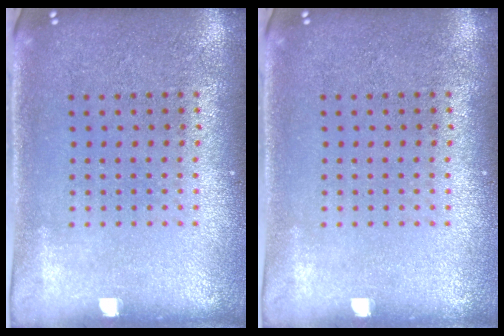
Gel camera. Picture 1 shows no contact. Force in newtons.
{"total": 0.0}